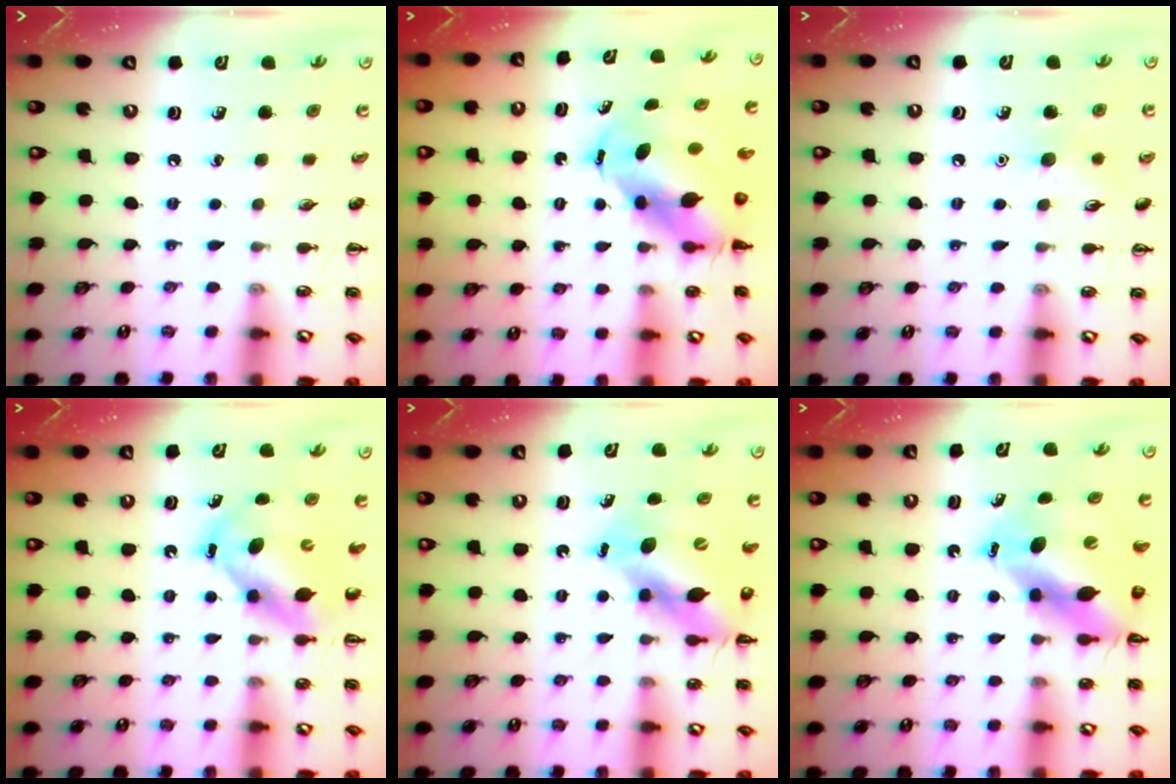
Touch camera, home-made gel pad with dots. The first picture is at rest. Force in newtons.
{"total": 8.0, "press": 7.7, "slide": 2.1}
{"total": 7.3, "press": 7.0, "slide": 2.0}
{"total": 6.6, "press": 6.5, "slide": 1.2}
{"total": 10.7, "press": 10.3, "slide": 2.7}
{"total": 11.3, "press": 10.9, "slide": 3.1}